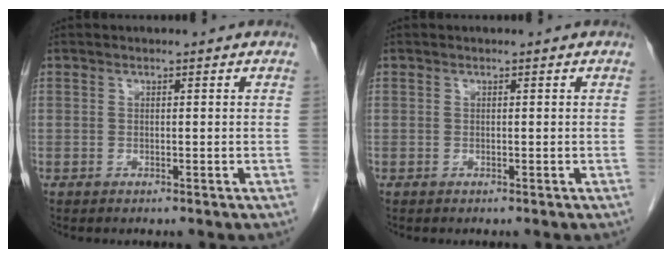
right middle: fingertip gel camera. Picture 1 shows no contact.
{"total": 0.0}